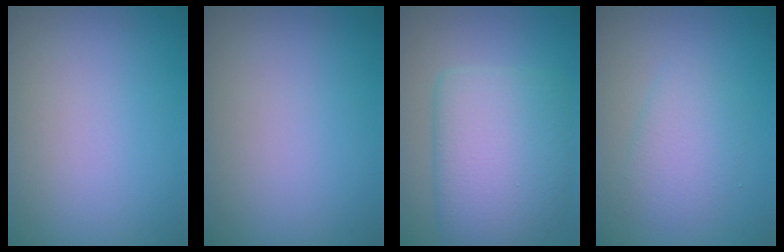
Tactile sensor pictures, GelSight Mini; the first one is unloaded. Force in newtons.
{"total": 0.0}
{"total": 7.5, "press": 7.5, "slide": 0.4}
{"total": 2.7, "press": 2.7, "slide": 0.1}